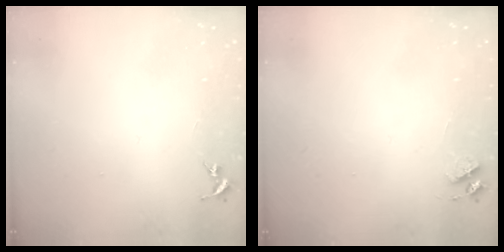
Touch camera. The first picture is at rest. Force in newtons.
{"total": 4.4, "press": 4.3, "slide": 0.6}